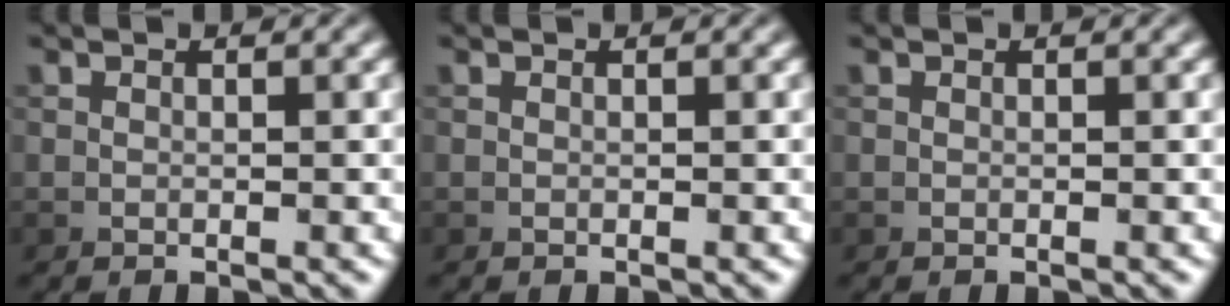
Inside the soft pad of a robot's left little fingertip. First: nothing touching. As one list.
[{"total": 0.0}, {"total": 0.0}]